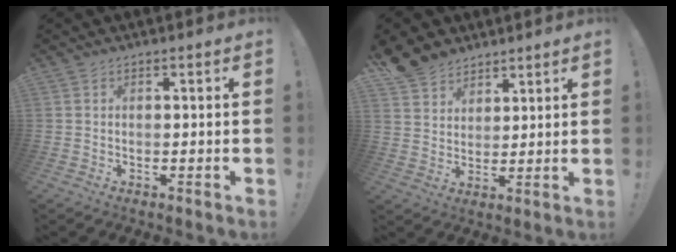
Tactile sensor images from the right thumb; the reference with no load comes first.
{"total": 8.1, "force": [6.4, 4.8, 1.2], "torque": [-0.023, -0.044, 0.128]}